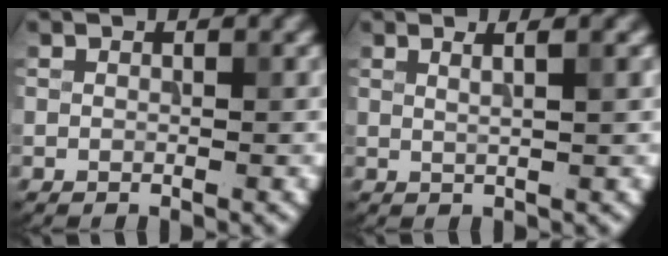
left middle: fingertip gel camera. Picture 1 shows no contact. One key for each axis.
{"total": 2.3, "fx": 1.1, "fy": 0.4, "fz": 1.9, "tx": -0.021, "ty": 0.007, "tz": 0.002}